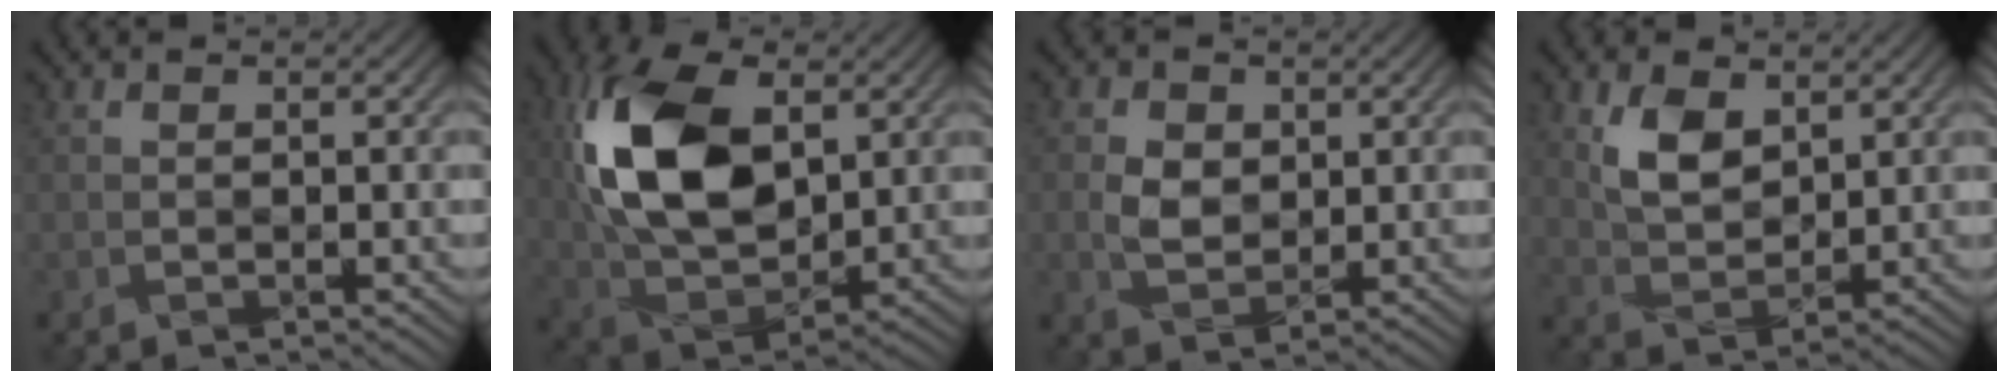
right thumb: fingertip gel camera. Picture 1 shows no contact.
{"total": 14.1, "force": [3.5, 8.4, 10.8], "torque": [-0.258, 0.011, 0.070]}
{"total": 2.9, "force": [0.5, 2.4, 1.6], "torque": [-0.041, -0.003, 0.010]}
{"total": 4.9, "force": [2.7, 2.9, 3.0], "torque": [-0.074, -0.010, 0.058]}